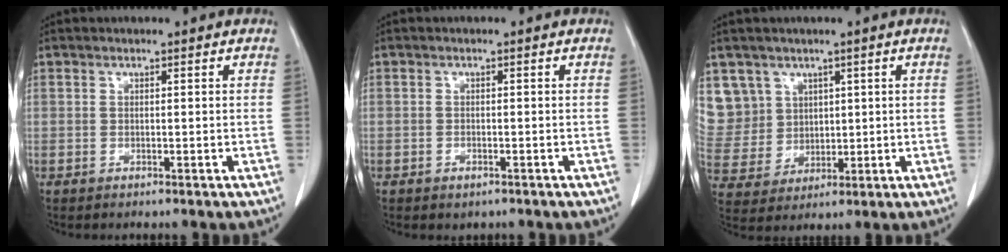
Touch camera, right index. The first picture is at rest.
{"total": 1.2, "force": [-0.7, 0.7, 0.6], "torque": [-0.012, 0.000, -0.005]}
{"total": 10.4, "force": [5.0, 9.0, 0.5], "torque": [-0.028, 0.034, 0.124]}